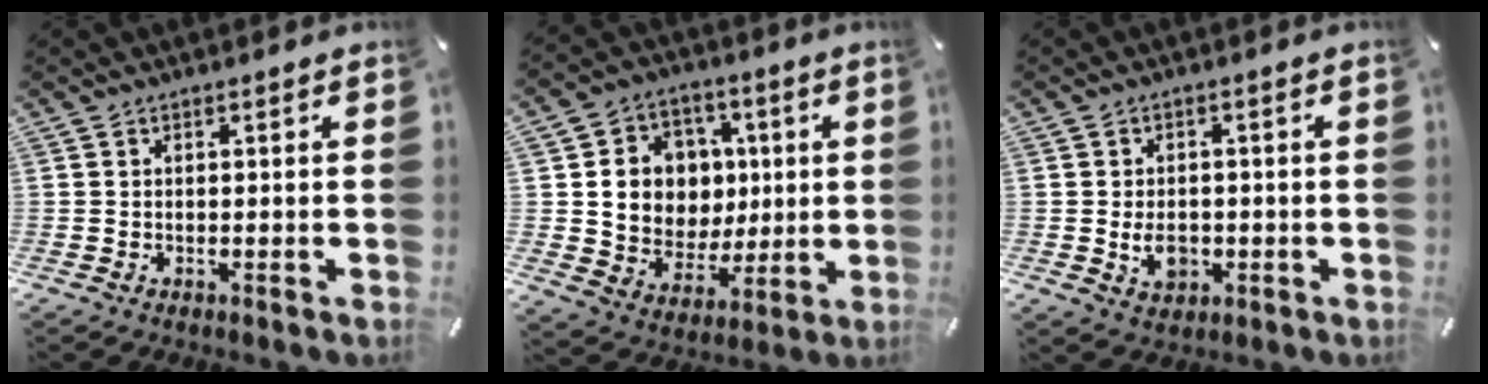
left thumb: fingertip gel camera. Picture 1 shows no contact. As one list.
[{"total": 12.1, "force": [2.0, 11.4, 3.5], "torque": [-0.058, -0.013, 0.052]}, {"total": 5.7, "force": [-1.2, 4.3, 3.5], "torque": [-0.074, -0.002, -0.023]}]